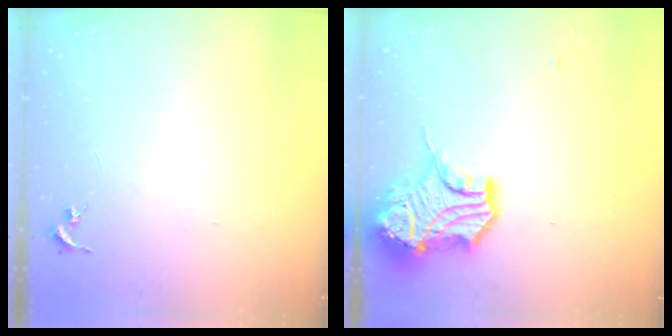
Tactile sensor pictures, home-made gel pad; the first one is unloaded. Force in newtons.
{"total": 15.8, "press": 15.6, "slide": 2.2}